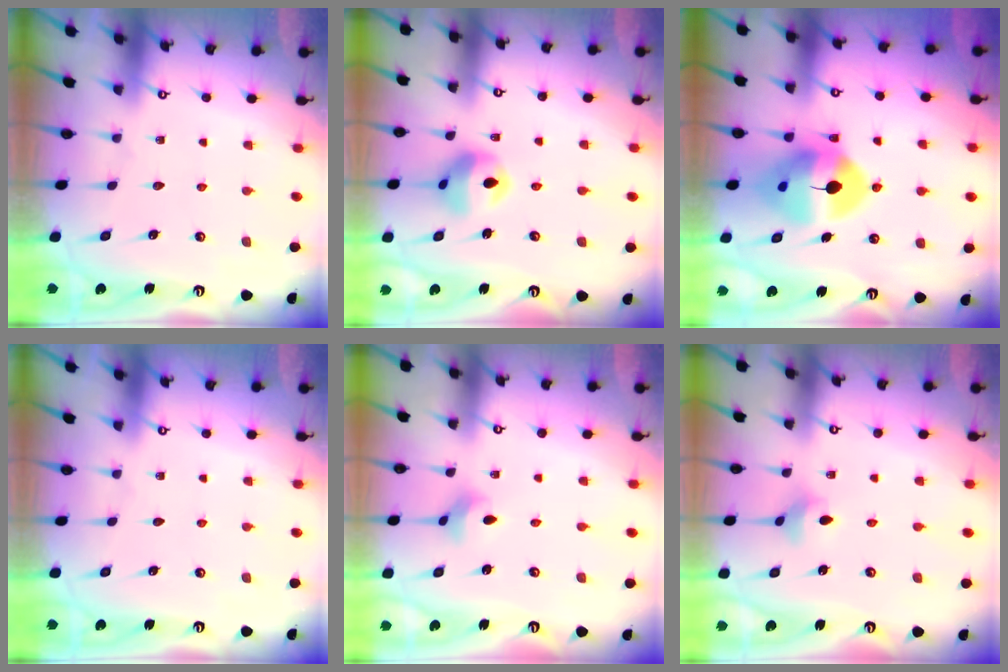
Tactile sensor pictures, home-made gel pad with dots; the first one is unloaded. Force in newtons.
{"total": 12.1, "press": 11.9, "slide": 1.9}
{"total": 12.4, "press": 12.2, "slide": 2.2}
{"total": 0.0}
{"total": 2.9, "press": 2.8, "slide": 0.6}
{"total": 4.1, "press": 4.0, "slide": 0.7}